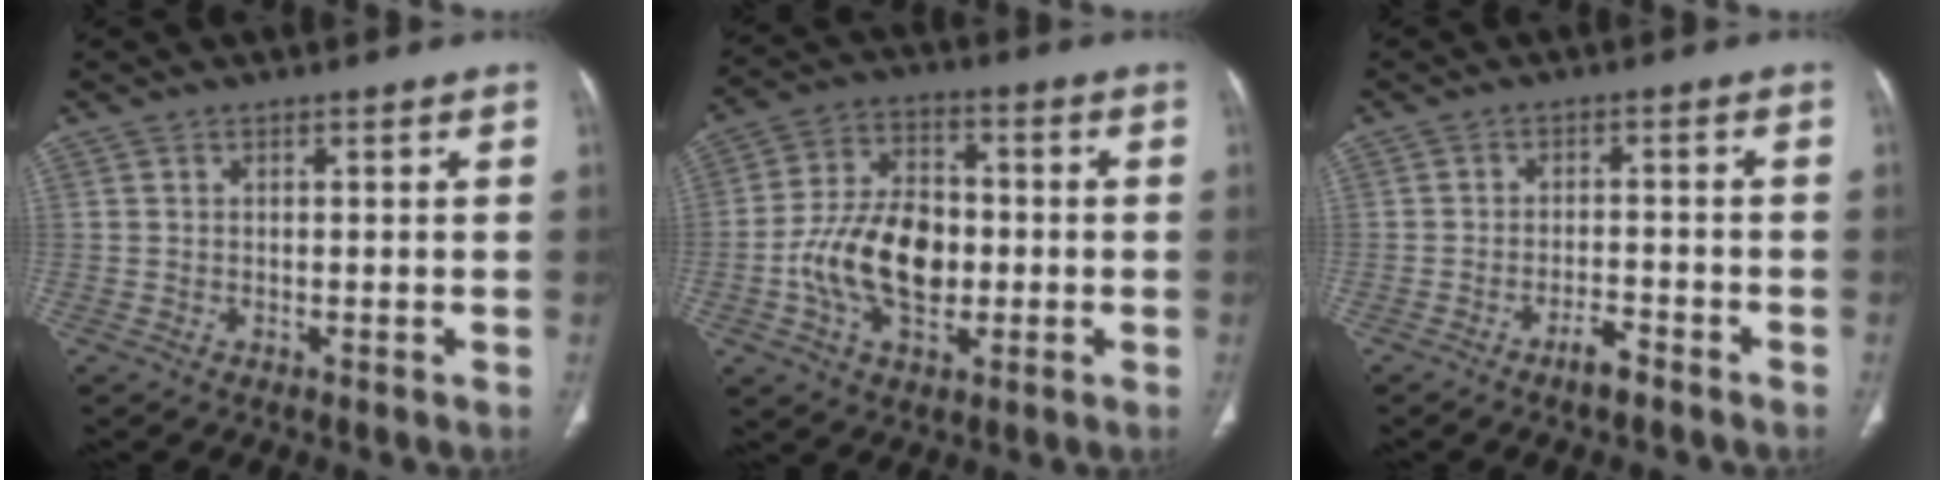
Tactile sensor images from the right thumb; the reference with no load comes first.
{"total": 14.4, "force": [-2.2, 9.2, 10.9], "torque": [-0.183, 0.022, -0.040]}
{"total": 3.2, "force": [-2.5, 0.9, 1.8], "torque": [-0.035, 0.015, -0.043]}